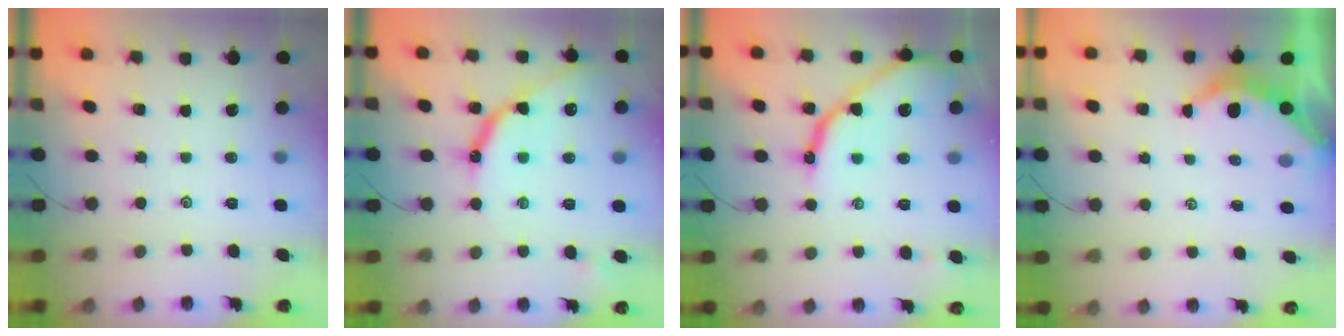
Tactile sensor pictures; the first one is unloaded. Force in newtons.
{"total": 12.9, "press": 12.8, "slide": 0.8}
{"total": 13.2, "press": 13.1, "slide": 1.4}
{"total": 3.6, "press": 3.6, "slide": 0.4}